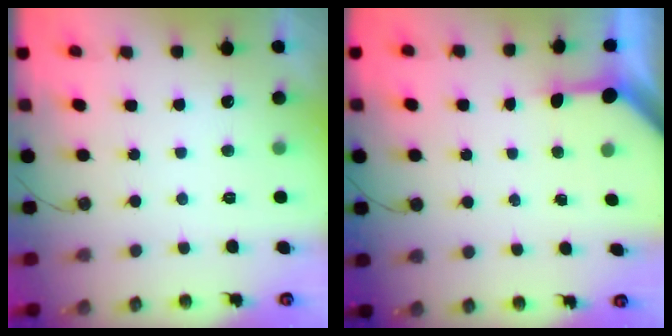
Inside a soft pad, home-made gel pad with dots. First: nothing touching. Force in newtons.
{"total": 3.4, "press": 3.4, "slide": 0.3}